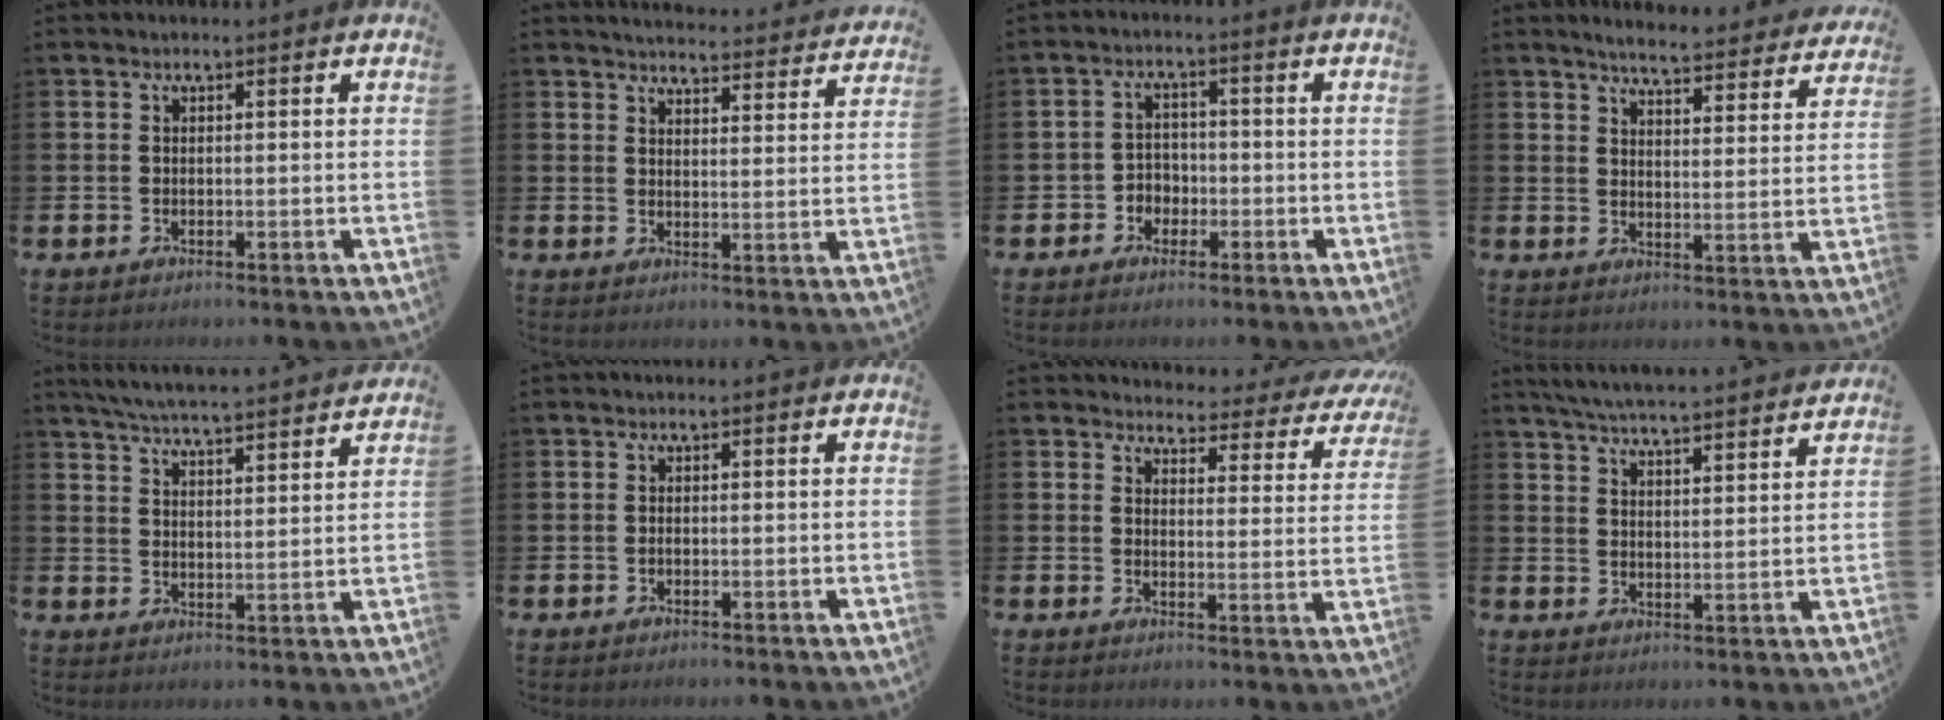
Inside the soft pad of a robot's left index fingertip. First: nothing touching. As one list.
[{"total": 4.2, "force": [4.2, 0.3, 0.4], "torque": [-0.009, -0.040, 0.071]}, {"total": 2.8, "force": [-1.6, 2.3, 0.5], "torque": [-0.025, 0.008, -0.037]}, {"total": 4.7, "force": [4.6, 0.0, 1.1], "torque": [-0.028, -0.039, 0.074]}, {"total": 5.8, "force": [5.7, -0.1, 1.2], "torque": [-0.039, -0.043, 0.100]}, {"total": 0.0}, {"total": 3.4, "force": [3.1, 1.2, 0.6], "torque": [-0.020, -0.036, 0.046]}, {"total": 5.8, "force": [5.7, 0.0, 1.1], "torque": [-0.036, -0.043, 0.099]}]